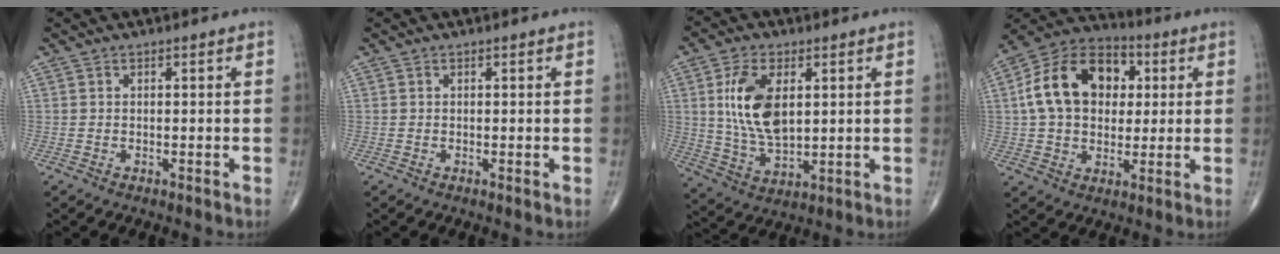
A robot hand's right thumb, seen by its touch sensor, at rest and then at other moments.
{"total": 0.0}
{"total": 12.8, "force": [2.8, 6.9, 10.4], "torque": [-0.191, -0.015, 0.059]}
{"total": 17.6, "force": [3.2, 12.4, 12.0], "torque": [-0.178, 0.016, 0.048]}